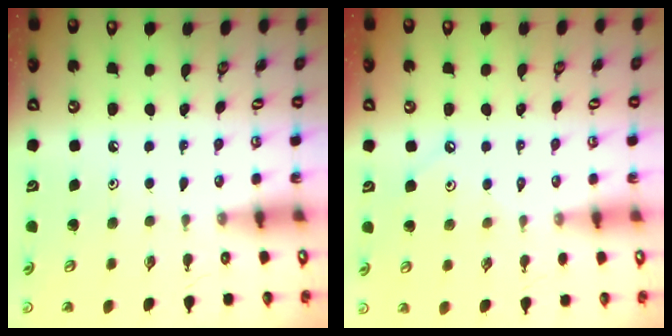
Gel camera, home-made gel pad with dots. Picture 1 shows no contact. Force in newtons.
{"total": 2.6, "press": 2.6, "slide": 0.4}